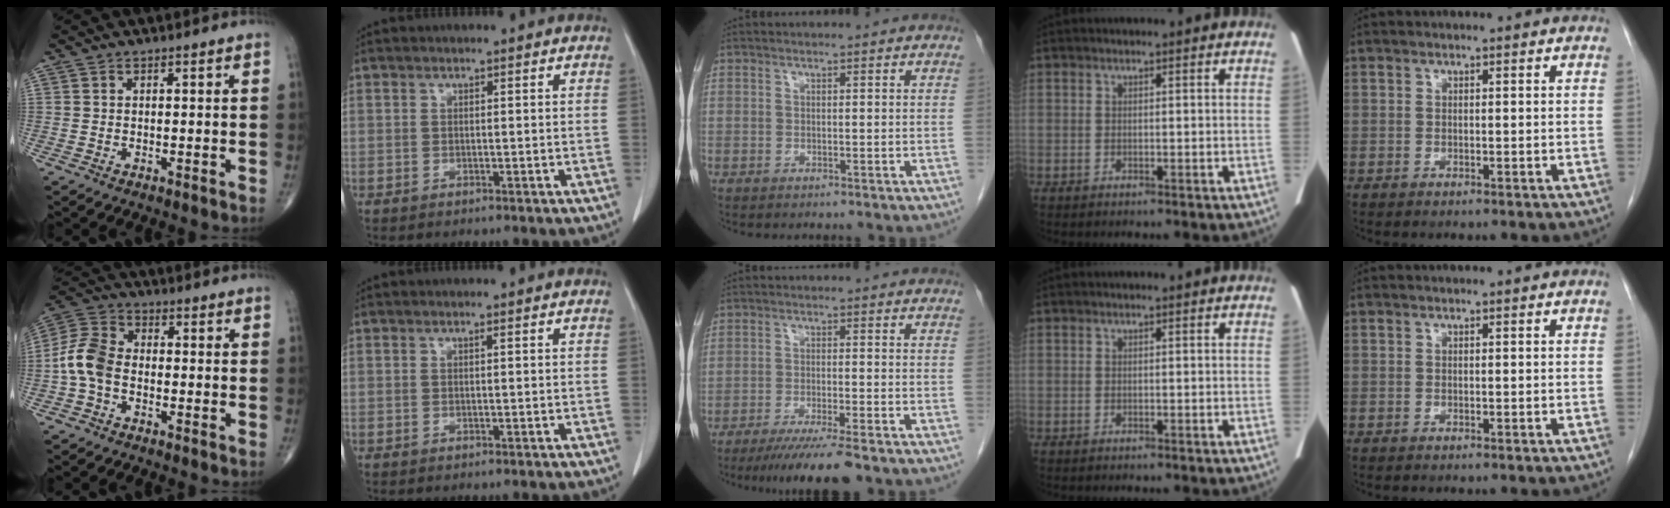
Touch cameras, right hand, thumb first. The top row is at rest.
{"thumb": {"total": 8.0, "force": [-1.7, 5.4, 5.7], "torque": [-0.113, 0.025, -0.049]}, "middle": {"total": 8.3, "force": [-6.6, -0.3, 5.1], "torque": [-0.072, -0.021, -0.106]}}